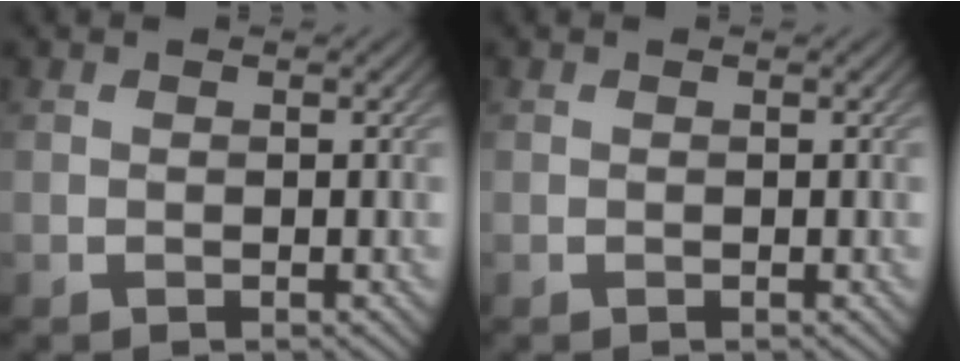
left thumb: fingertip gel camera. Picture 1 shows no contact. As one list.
[{"total": 0.0}]